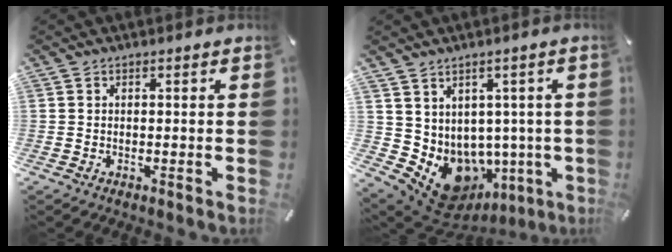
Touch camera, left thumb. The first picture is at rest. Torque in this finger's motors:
{"motor_torque": [0.88, 0.65, 0.22, -0.03, 0.11]}